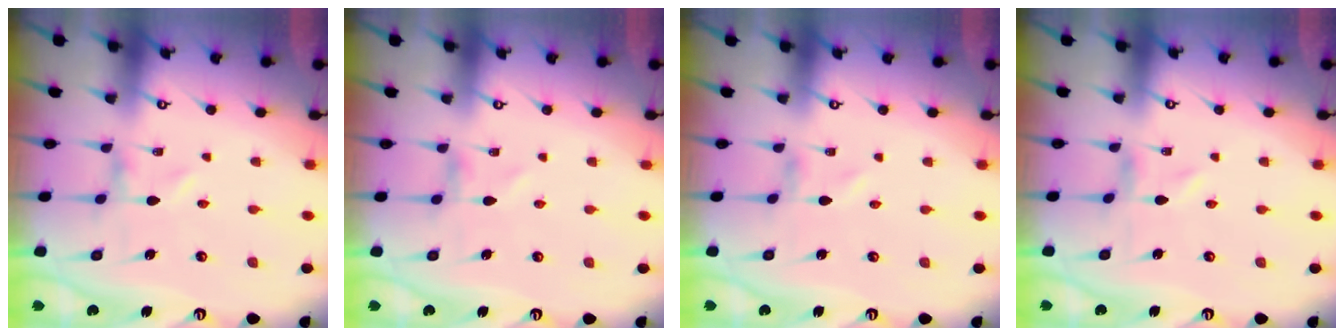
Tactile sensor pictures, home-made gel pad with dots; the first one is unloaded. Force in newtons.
{"total": 2.3, "press": 2.3, "slide": 0.3}
{"total": 1.1, "press": 1.1, "slide": 0.2}
{"total": 0.5, "press": 0.5, "slide": 0.2}